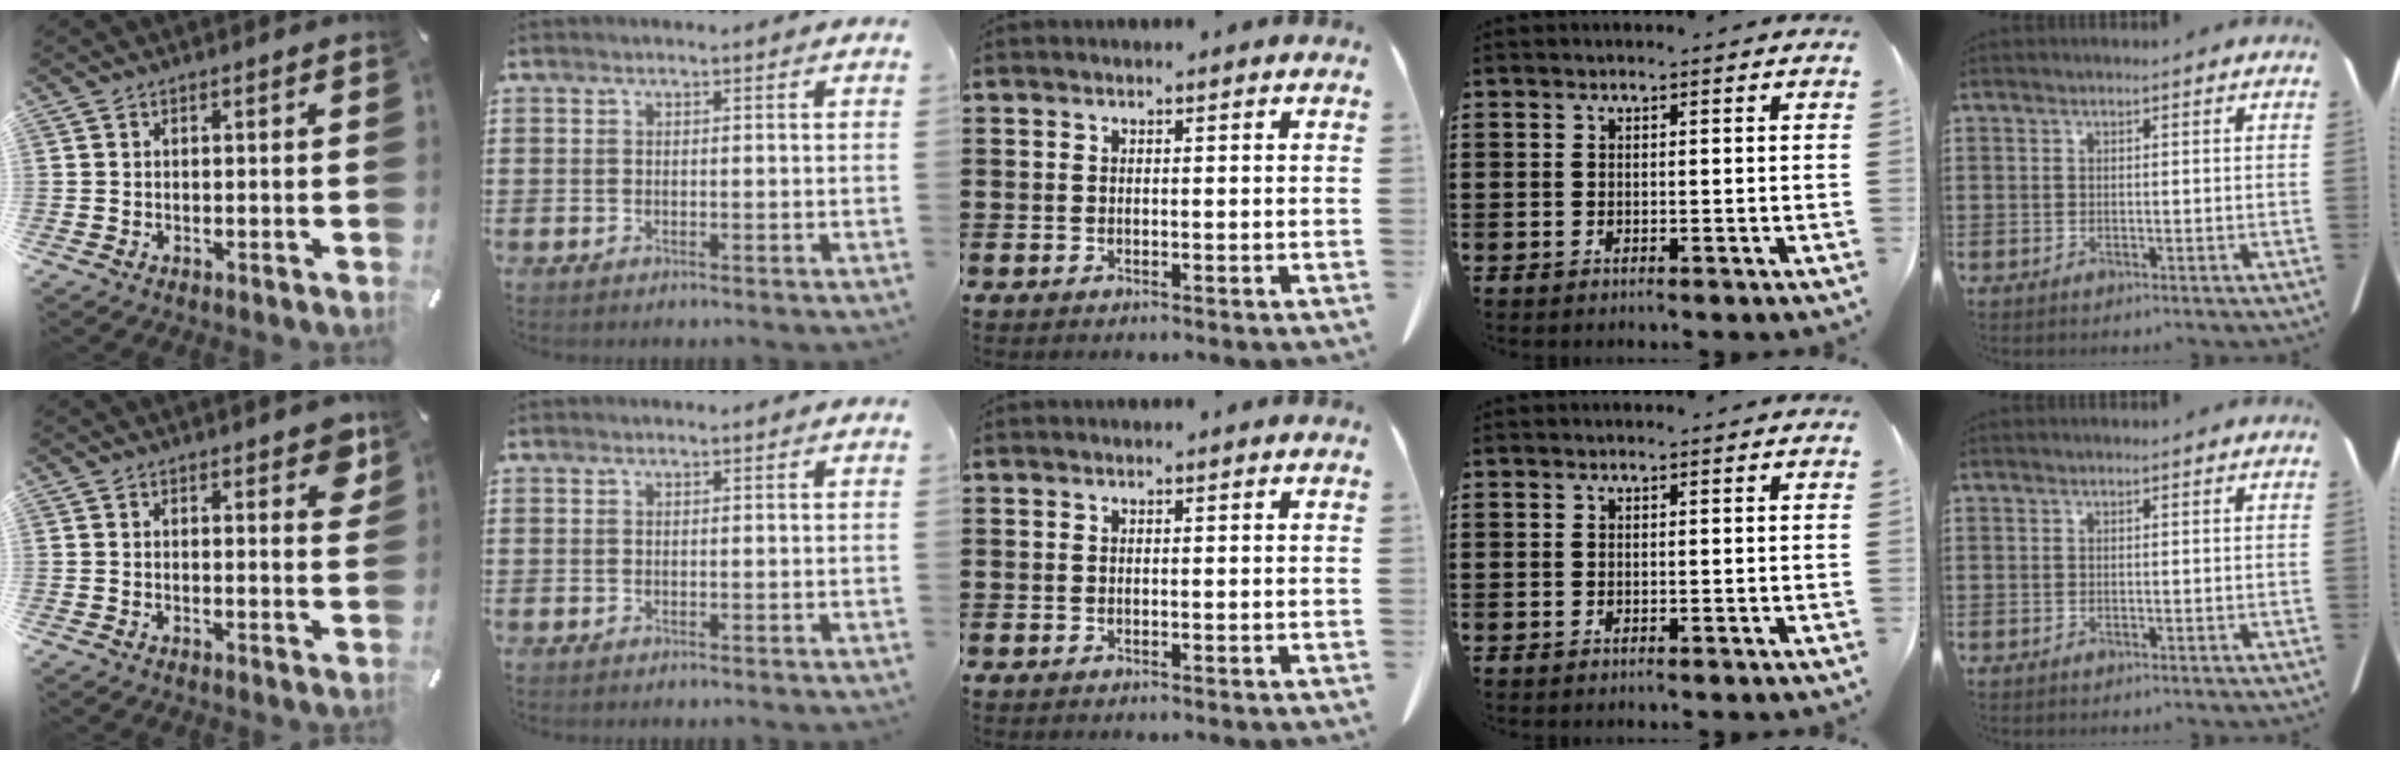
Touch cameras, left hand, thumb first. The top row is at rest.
{"thumb": {"total": 4.5, "force": [2.9, 1.9, 2.8], "torque": [-0.022, -0.015, 0.045]}}